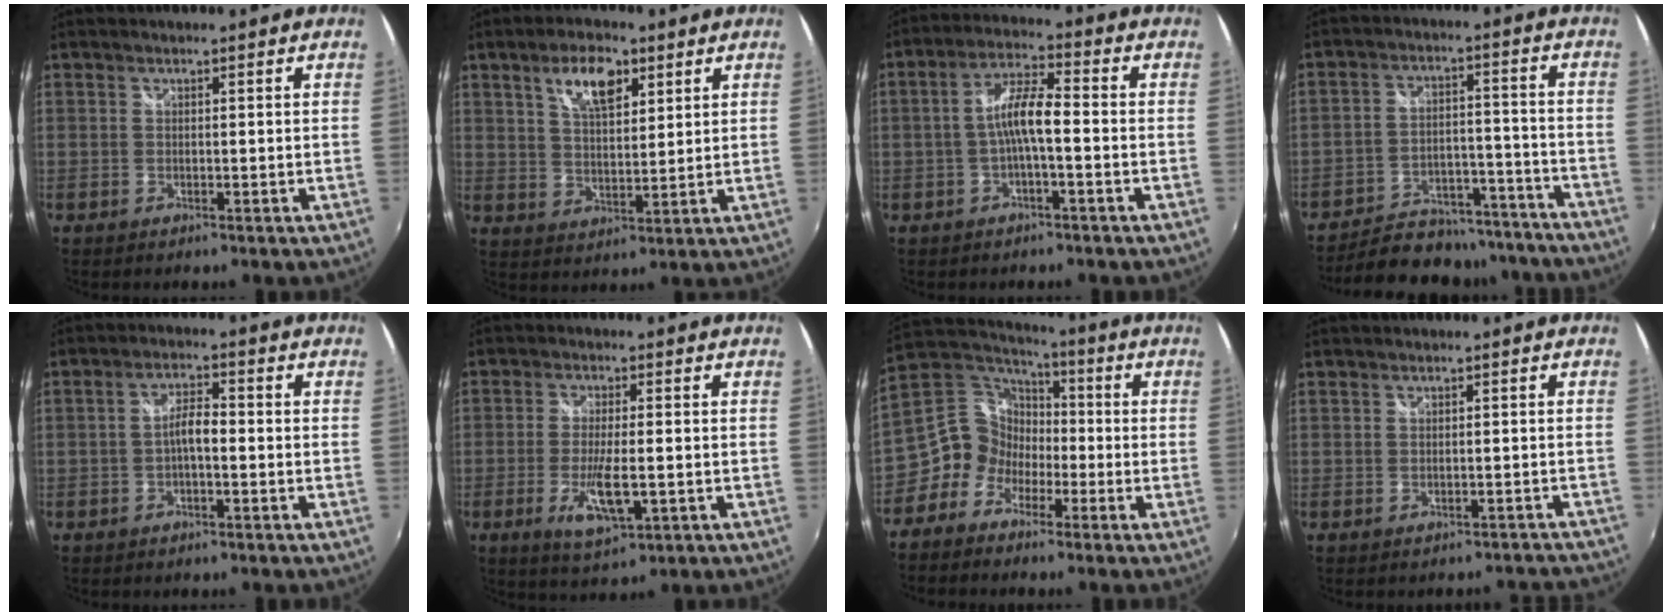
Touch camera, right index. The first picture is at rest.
{"total": 8.2, "force": [4.4, 3.5, 6.0], "torque": [-0.107, 0.013, 0.079]}
{"total": 6.3, "force": [-1.6, 1.1, 6.0], "torque": [-0.124, 0.014, -0.029]}
{"total": 21.4, "force": [-18.8, 8.0, 6.2], "torque": [-0.131, 0.032, -0.240]}
{"total": 3.5, "force": [-1.2, 1.1, 3.1], "torque": [-0.060, 0.010, -0.022]}
{"total": 8.0, "force": [-2.7, 1.9, 7.3], "torque": [-0.145, -0.017, -0.045]}
{"total": 9.5, "force": [-3.7, 8.1, 3.3], "torque": [-0.068, 0.032, -0.085]}
{"total": 5.6, "force": [-5.1, 2.3, 0.6], "torque": [0.010, 0.023, -0.048]}